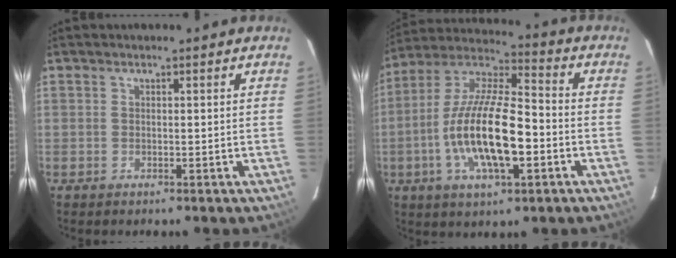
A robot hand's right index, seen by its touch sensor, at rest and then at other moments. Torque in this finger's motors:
{"motor_torque": [0.83, -0.42, 1.05, 0.21]}